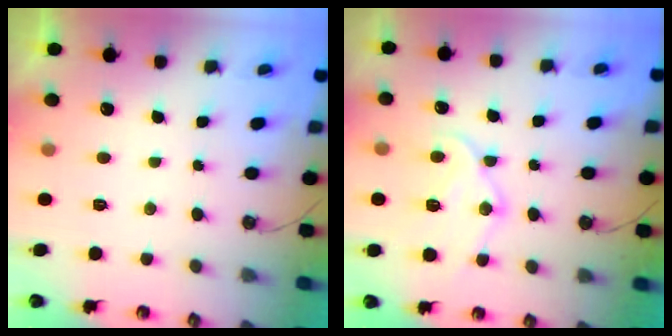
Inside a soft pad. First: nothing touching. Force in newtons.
{"total": 16.0, "press": 15.9, "slide": 1.7}